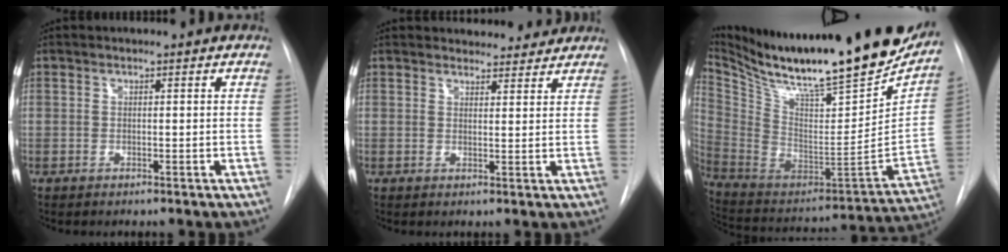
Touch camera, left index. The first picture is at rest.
{"total": 6.9, "force": [6.6, 2.0, 0.8], "torque": [0.005, 0.004, 0.071]}
{"total": 32.3, "force": [26.9, 4.9, 17.3], "torque": [-0.302, -0.066, 0.403]}